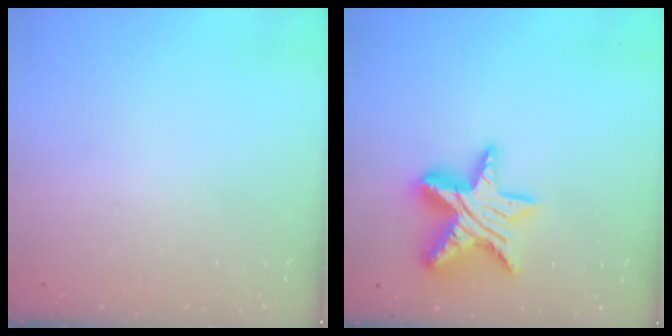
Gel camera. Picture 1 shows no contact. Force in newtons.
{"total": 15.0, "press": 14.9, "slide": 1.2}